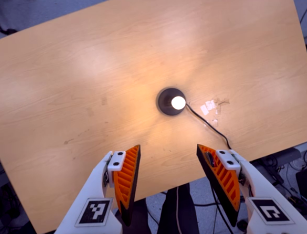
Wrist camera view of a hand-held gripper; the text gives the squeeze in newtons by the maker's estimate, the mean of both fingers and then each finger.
{"total": 0.0}